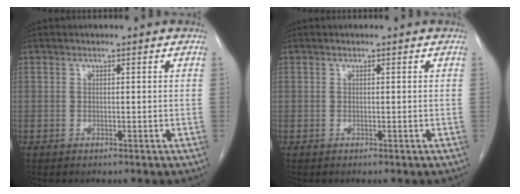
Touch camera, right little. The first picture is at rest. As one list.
[{"total": 0.0}]